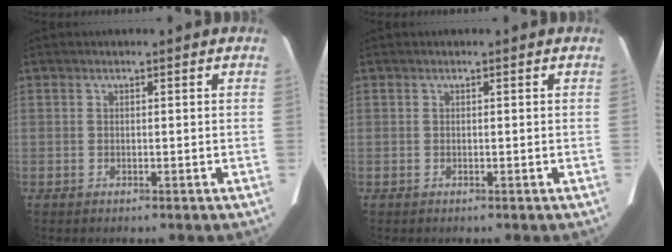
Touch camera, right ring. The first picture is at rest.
{"total": 0.0}